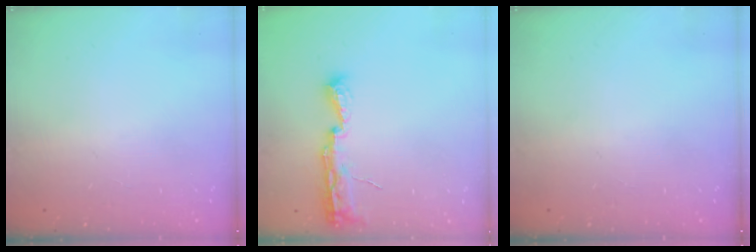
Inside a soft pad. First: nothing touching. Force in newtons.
{"total": 8.0, "press": 8.0, "slide": 0.7}
{"total": 0.0}